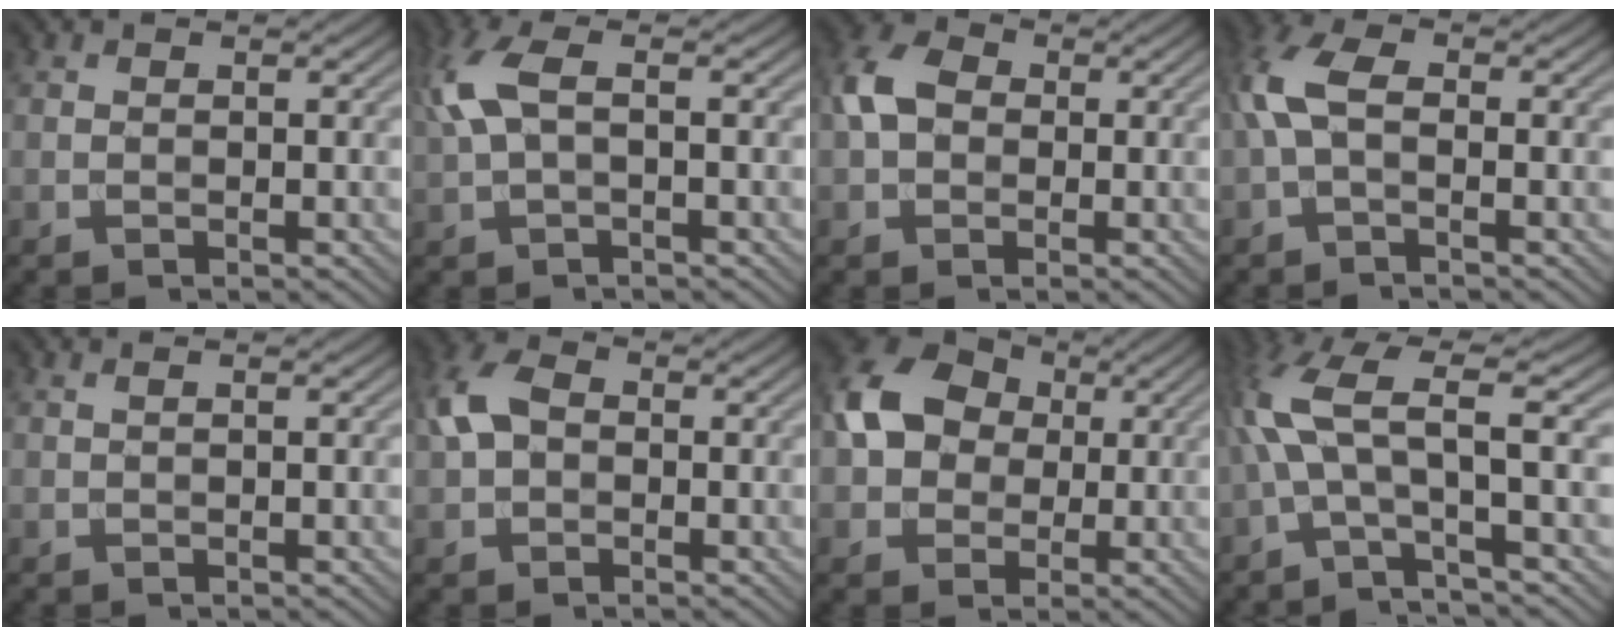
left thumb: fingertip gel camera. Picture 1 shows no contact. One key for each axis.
{"total": 5.8, "fx": 1.1, "fy": 2.3, "fz": 5.2, "tx": -0.137, "ty": 0.014, "tz": 0.016}
{"total": 5.0, "fx": 0.1, "fy": 3.9, "fz": 3.1, "tx": -0.070, "ty": 0.010, "tz": -0.006}
{"total": 5.0, "fx": -0.3, "fy": 2.4, "fz": 4.4, "tx": -0.116, "ty": 0.014, "tz": -0.014}
{"total": 0.7, "fx": 0.3, "fy": 0.1, "fz": 0.6, "tx": -0.011, "ty": 0.004, "tz": 0.001}
{"total": 5.1, "fx": 0.4, "fy": 3.6, "fz": 3.6, "tx": -0.082, "ty": 0.014, "tz": -0.002}
{"total": 9.2, "fx": 1.0, "fy": 7.4, "fz": 5.3, "tx": -0.119, "ty": 0.016, "tz": 0.006}
{"total": 8.2, "fx": -0.1, "fy": 1.6, "fz": 8.1, "tx": -0.180, "ty": 0.026, "tz": -0.020}